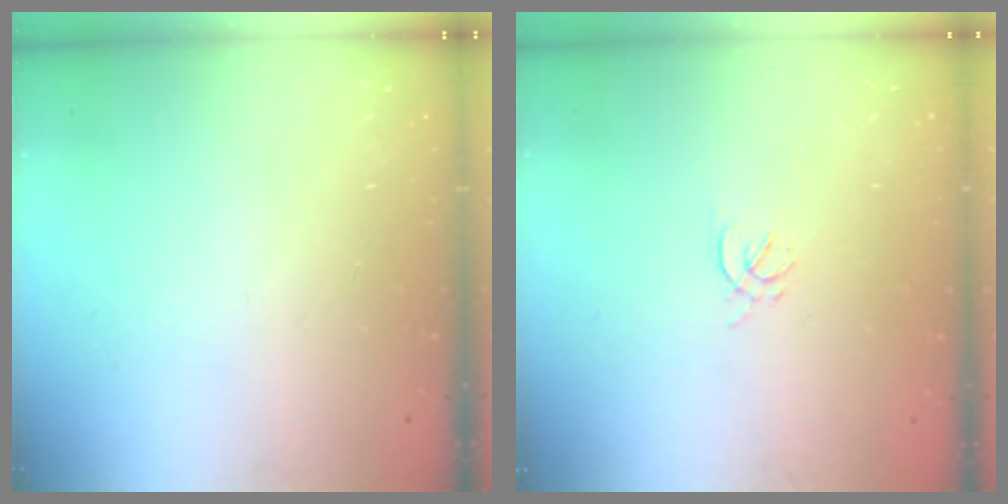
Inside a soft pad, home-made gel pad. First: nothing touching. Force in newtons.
{"total": 1.7, "press": 1.6, "slide": 0.6}